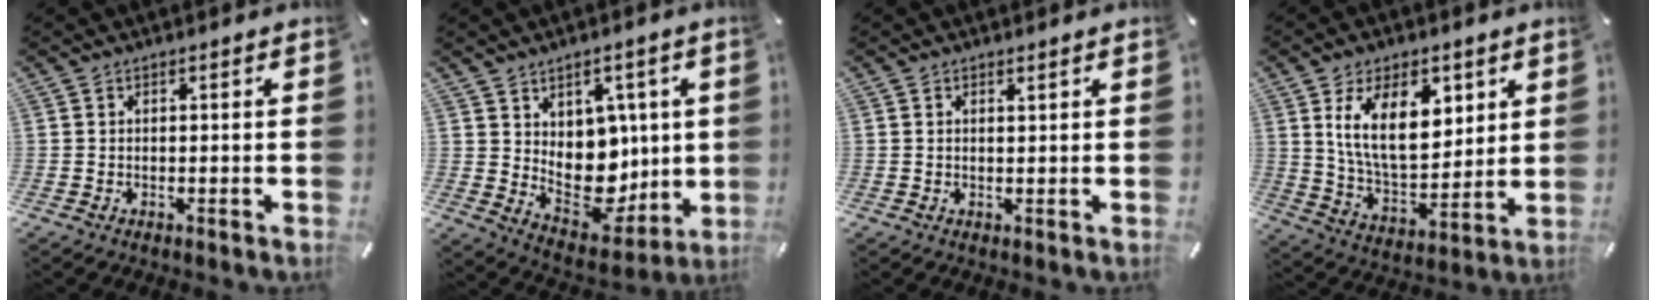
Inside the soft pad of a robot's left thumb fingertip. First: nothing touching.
{"total": 12.0, "force": [2.5, 10.1, 6.0], "torque": [-0.078, -0.045, 0.060]}
{"total": 0.6, "force": [0.4, 0.1, 0.5], "torque": [-0.010, -0.001, 0.006]}
{"total": 16.6, "force": [6.8, 9.4, 11.9], "torque": [-0.216, -0.015, 0.118]}